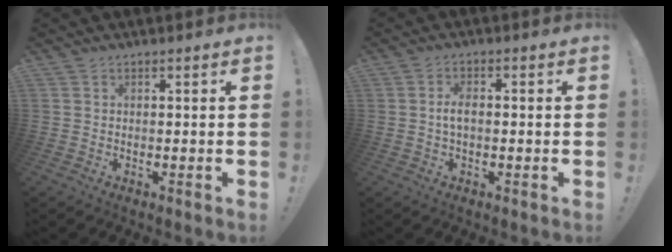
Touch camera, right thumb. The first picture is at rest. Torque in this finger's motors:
{"motor_torque": [0.30, -0.41, 0.08, 0.05, 0.12]}